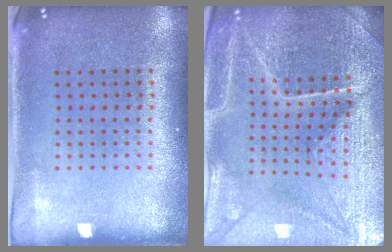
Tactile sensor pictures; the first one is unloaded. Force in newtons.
{"total": 5.2, "press": 4.9, "slide": 1.9}